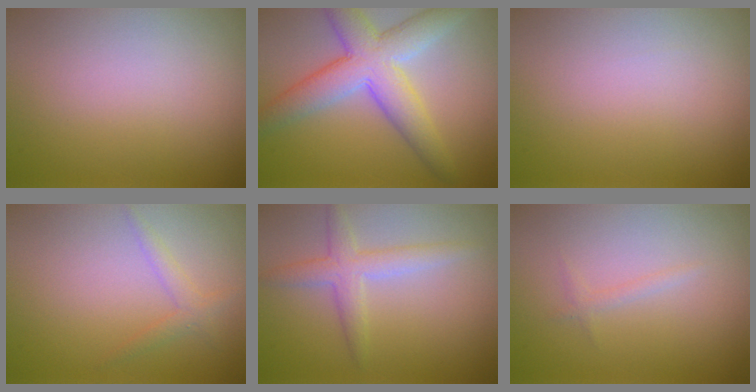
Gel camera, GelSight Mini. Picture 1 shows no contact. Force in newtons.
{"total": 6.9, "press": 6.9, "slide": 0.1}
{"total": 0.0}
{"total": 1.4, "press": 1.4, "slide": 0.1}
{"total": 2.8, "press": 2.8, "slide": 0.0}
{"total": 0.7, "press": 0.7, "slide": 0.1}